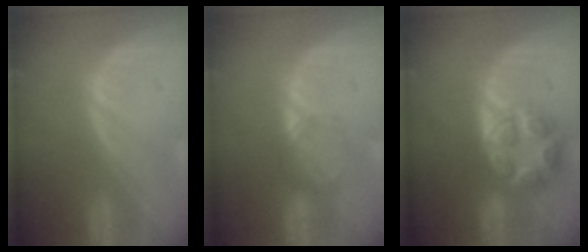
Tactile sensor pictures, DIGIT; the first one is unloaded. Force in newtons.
{"total": 2.2, "press": 2.2, "slide": 0.2}
{"total": 8.0, "press": 7.0, "slide": 3.9}